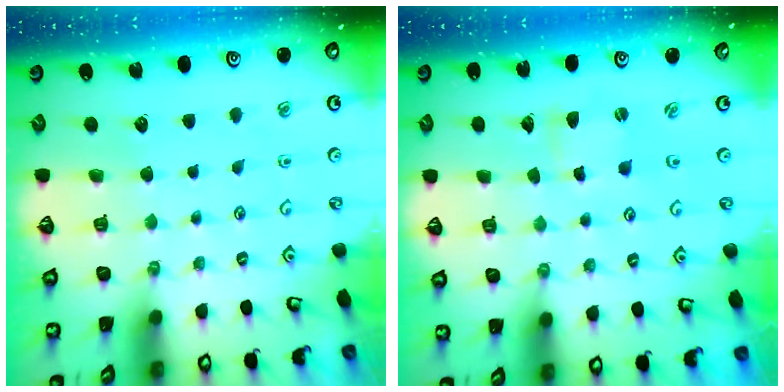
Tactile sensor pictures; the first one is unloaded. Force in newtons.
{"total": 1.5, "press": 1.4, "slide": 0.2}